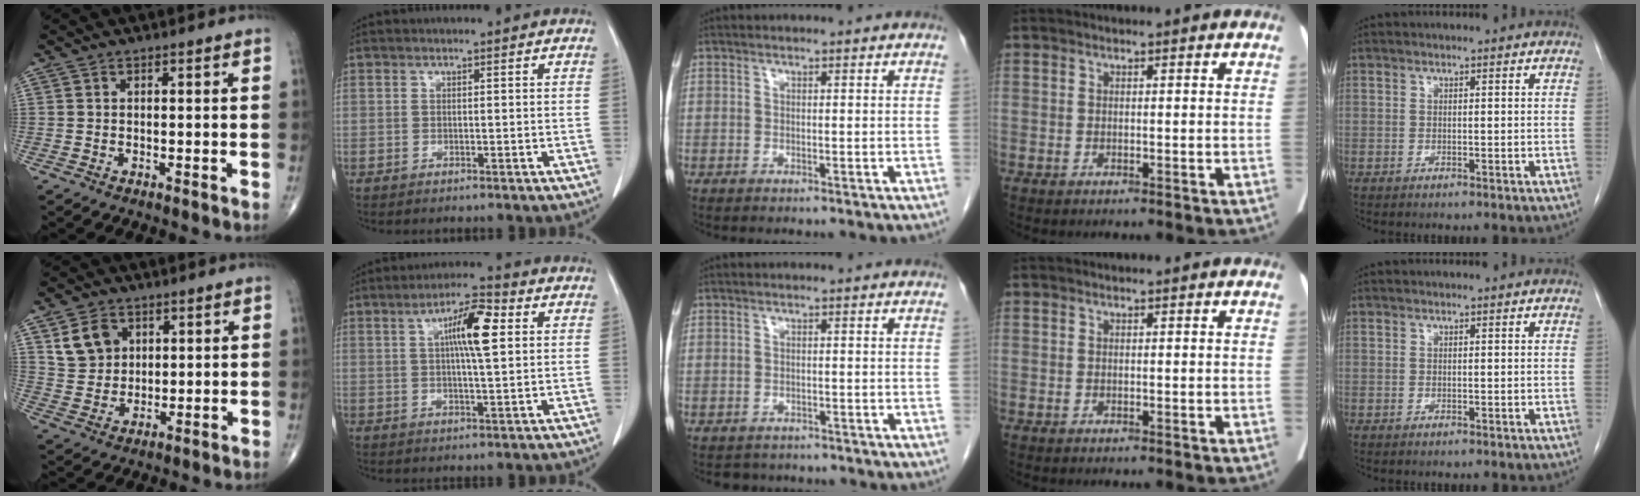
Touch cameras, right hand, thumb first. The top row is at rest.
{"thumb": {"total": 7.5, "force": [3.2, 5.9, 3.4], "torque": [-0.040, -0.014, 0.067]}, "index": {"total": 8.3, "force": [2.3, 1.2, 7.9], "torque": [-0.136, 0.013, 0.036]}, "middle": {"total": 2.8, "force": [-2.4, 1.3, -0.2], "torque": [-0.004, 0.001, -0.034]}}